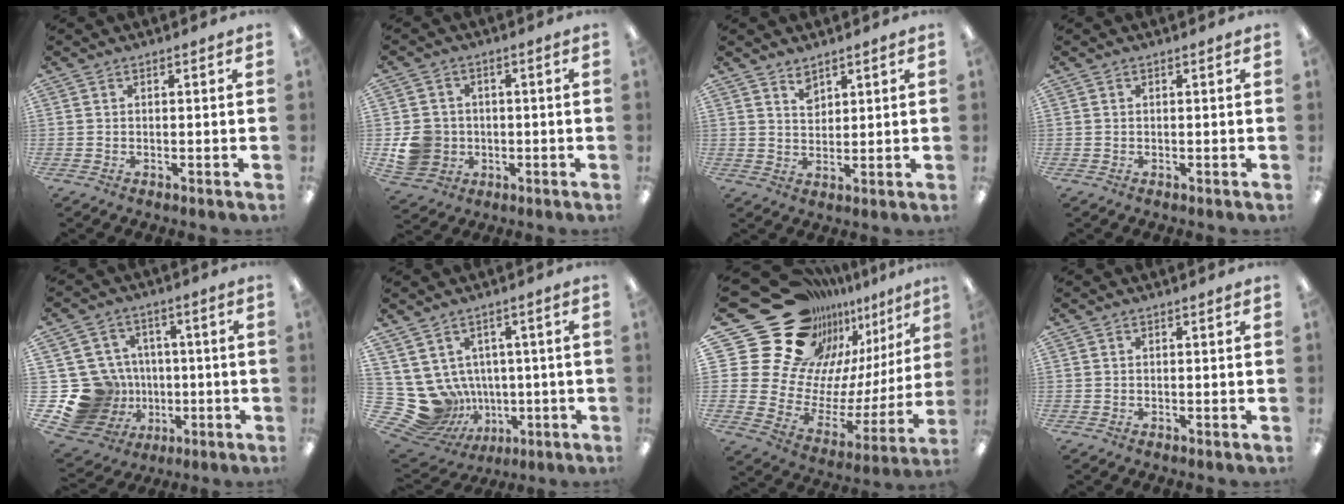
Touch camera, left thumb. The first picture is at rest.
{"total": 8.1, "force": [-1.3, 7.6, 2.5], "torque": [-0.059, 0.014, -0.017]}
{"total": 3.8, "force": [3.0, 2.1, 1.0], "torque": [-0.010, -0.014, 0.055]}
{"total": 0.0}
{"total": 17.7, "force": [-3.0, 16.2, 6.5], "torque": [-0.152, 0.006, -0.019]}
{"total": 11.7, "force": [-0.4, 11.0, 3.9], "torque": [-0.134, -0.013, 0.014]}
{"total": 26.2, "force": [19.3, 15.2, 9.2], "torque": [-0.166, -0.163, 0.389]}
{"total": 0.0}